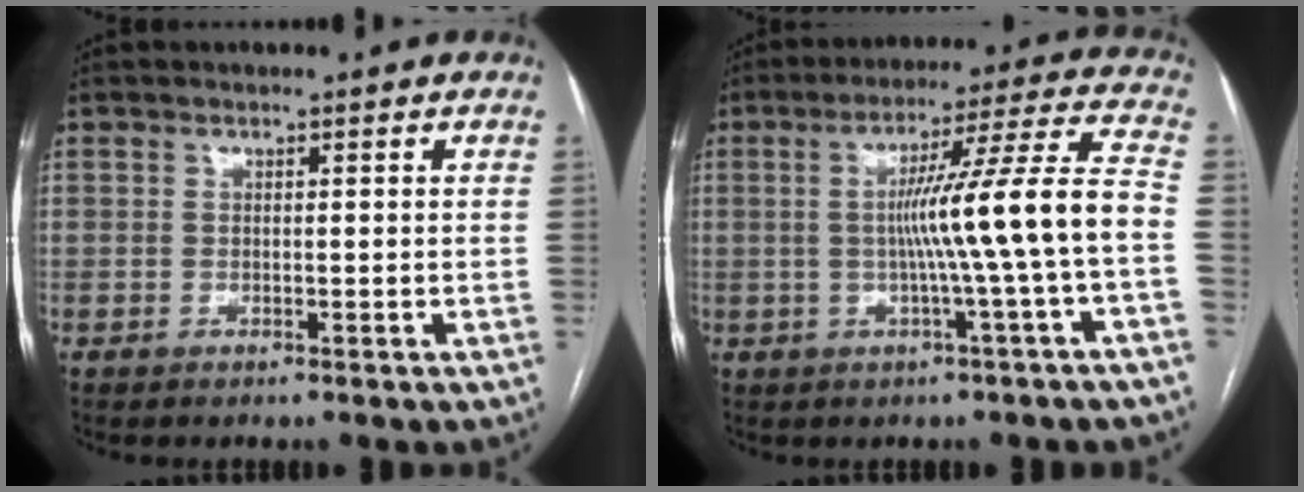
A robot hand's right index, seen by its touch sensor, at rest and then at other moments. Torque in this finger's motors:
{"motor_torque": [1.76, -0.38, 0.95, 0.21]}